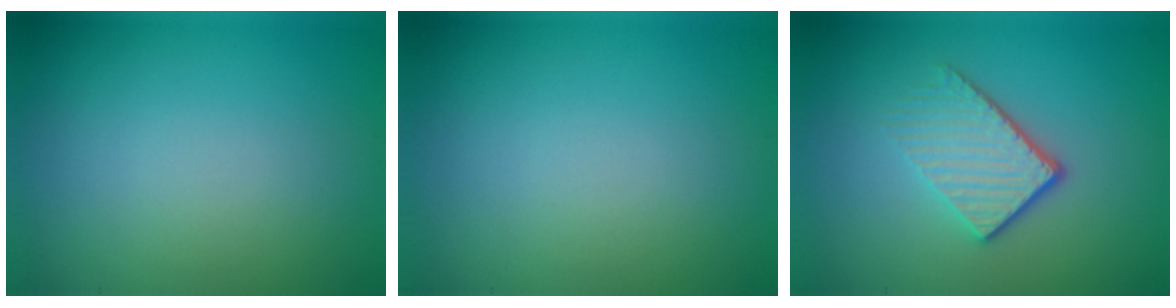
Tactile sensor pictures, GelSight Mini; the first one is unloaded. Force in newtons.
{"total": 0.0}
{"total": 3.9, "press": 2.7, "slide": 2.9}